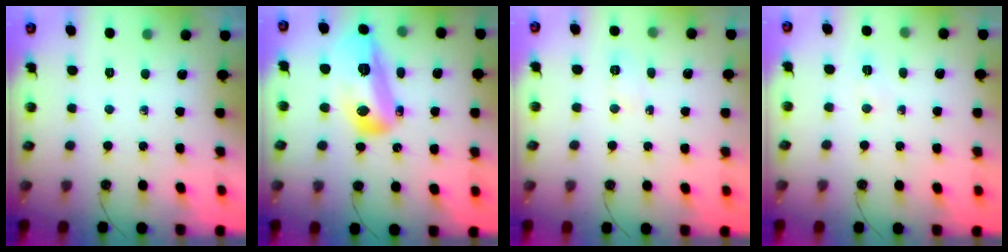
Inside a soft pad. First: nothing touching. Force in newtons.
{"total": 16.2, "press": 16.2, "slide": 1.5}
{"total": 3.4, "press": 3.2, "slide": 0.9}
{"total": 2.6, "press": 2.1, "slide": 1.4}